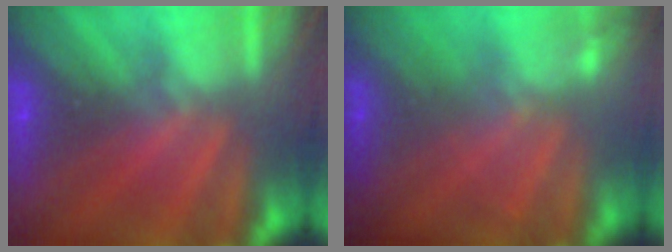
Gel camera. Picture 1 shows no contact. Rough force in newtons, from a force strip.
{"total": 2.3}